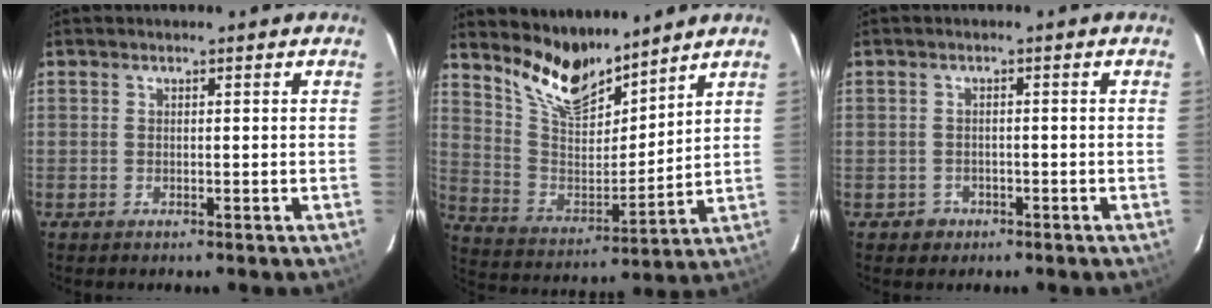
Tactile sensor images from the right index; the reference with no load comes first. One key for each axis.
{"total": 12.8, "fx": 10.9, "fy": 4.0, "fz": 5.5, "tx": -0.119, "ty": -0.009, "tz": 0.213}
{"total": 2.5, "fx": -1.1, "fy": 2.2, "fz": 0.2, "tx": -0.009, "ty": 0.006, "tz": -0.013}